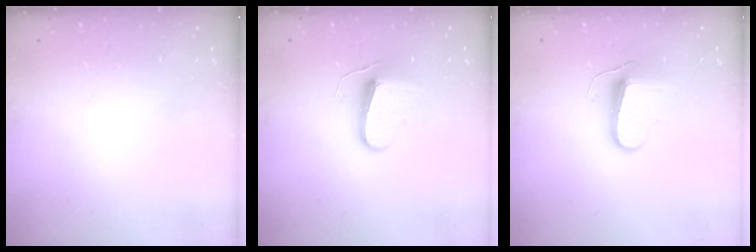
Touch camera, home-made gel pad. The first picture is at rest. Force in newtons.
{"total": 8.7, "press": 8.7, "slide": 0.5}
{"total": 9.0, "press": 9.0, "slide": 0.5}